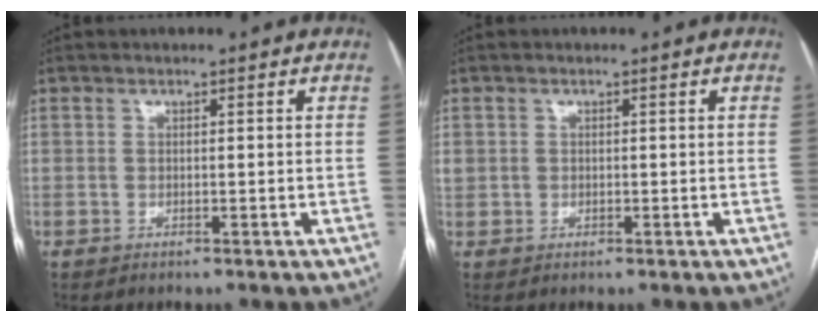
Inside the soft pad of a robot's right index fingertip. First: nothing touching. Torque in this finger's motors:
{"motor_torque": [0.43, -0.09, 0.23, 0.02]}